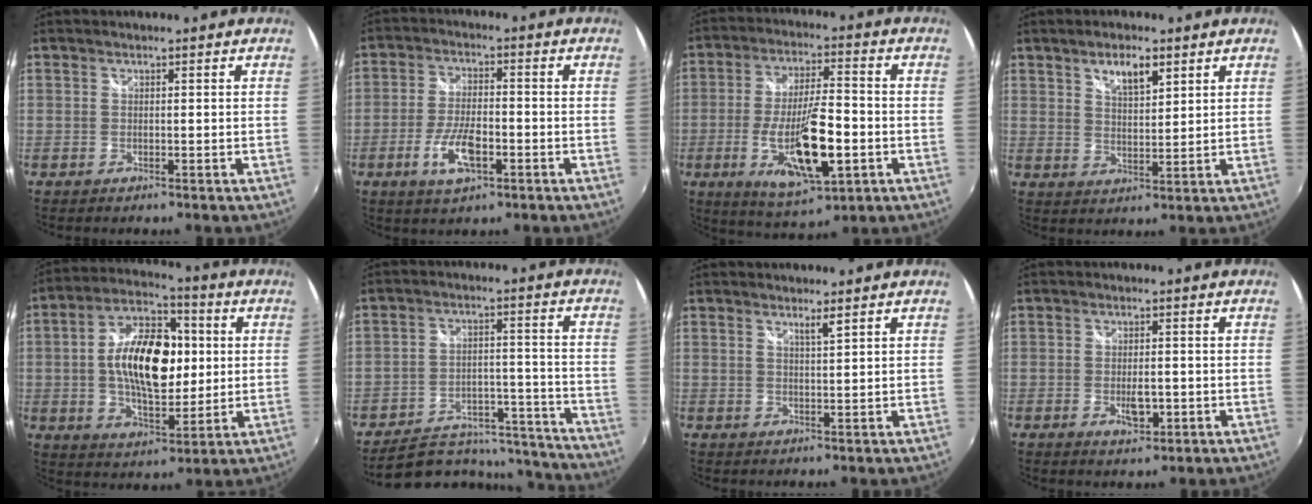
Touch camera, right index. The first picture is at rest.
{"total": 8.2, "force": [-3.5, 3.3, 6.6], "torque": [-0.140, -0.007, -0.063]}
{"total": 15.8, "force": [-4.6, 4.5, 14.5], "torque": [-0.275, -0.021, -0.070]}
{"total": 5.7, "force": [3.5, 2.3, 3.9], "torque": [-0.063, 0.005, 0.061]}
{"total": 17.2, "force": [1.2, 9.2, 14.4], "torque": [-0.254, 0.021, 0.021]}
{"total": 18.1, "force": [-16.1, 7.0, 4.6], "torque": [-0.083, 0.048, -0.202]}
{"total": 1.8, "force": [1.3, -0.3, 1.2], "torque": [-0.020, -0.004, 0.021]}
{"total": 3.9, "force": [-1.1, 2.0, 3.2], "torque": [-0.056, -0.008, -0.015]}